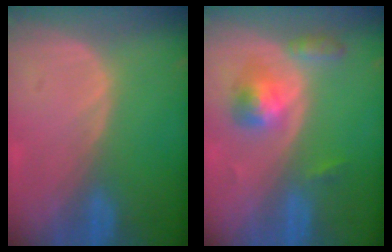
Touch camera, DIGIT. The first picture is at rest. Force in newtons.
{"total": 5.2, "press": 4.9, "slide": 1.7}